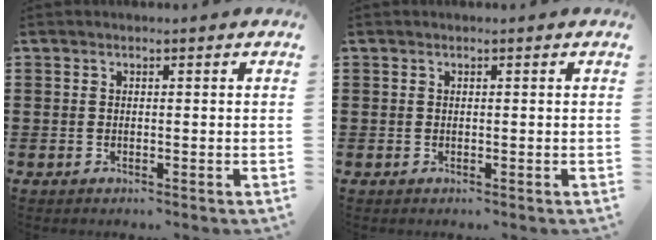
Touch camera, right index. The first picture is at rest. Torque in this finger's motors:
{"motor_torque": [0.16, 0.01, 0.02, 0.01]}